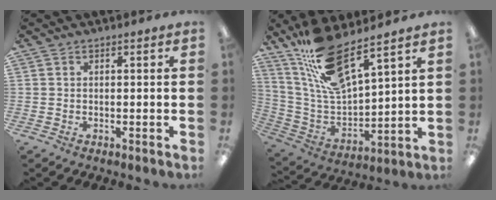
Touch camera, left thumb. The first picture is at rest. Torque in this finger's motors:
{"motor_torque": [0.34, 0.28, 0.13, -0.49, 0.10]}